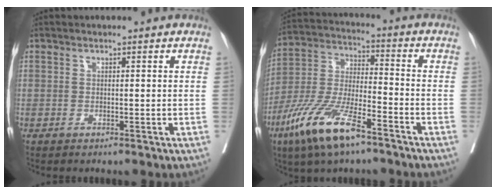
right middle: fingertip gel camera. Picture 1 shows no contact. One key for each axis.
{"total": 14.5, "fx": -8.8, "fy": 3.4, "fz": 10.9, "tx": -0.227, "ty": -0.021, "tz": -0.167}